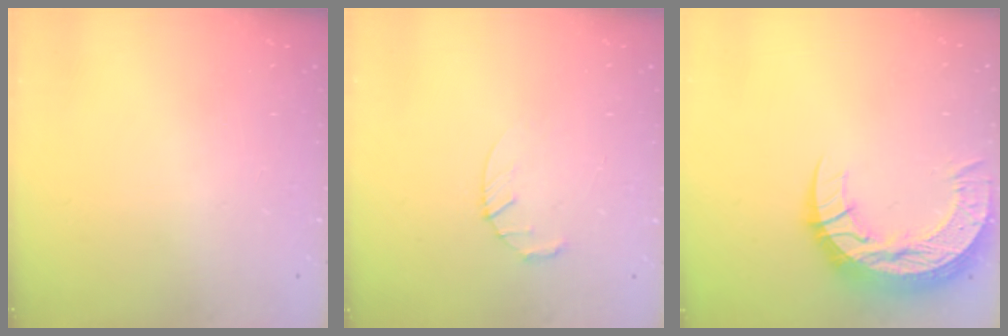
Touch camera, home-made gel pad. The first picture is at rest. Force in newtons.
{"total": 3.5, "press": 3.4, "slide": 0.5}
{"total": 15.4, "press": 15.3, "slide": 1.1}